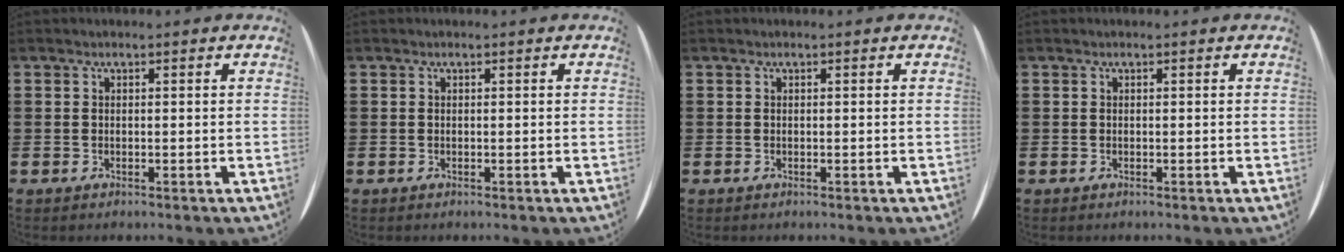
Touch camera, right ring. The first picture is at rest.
{"total": 0.0}
{"total": 0.0}
{"total": 0.0}